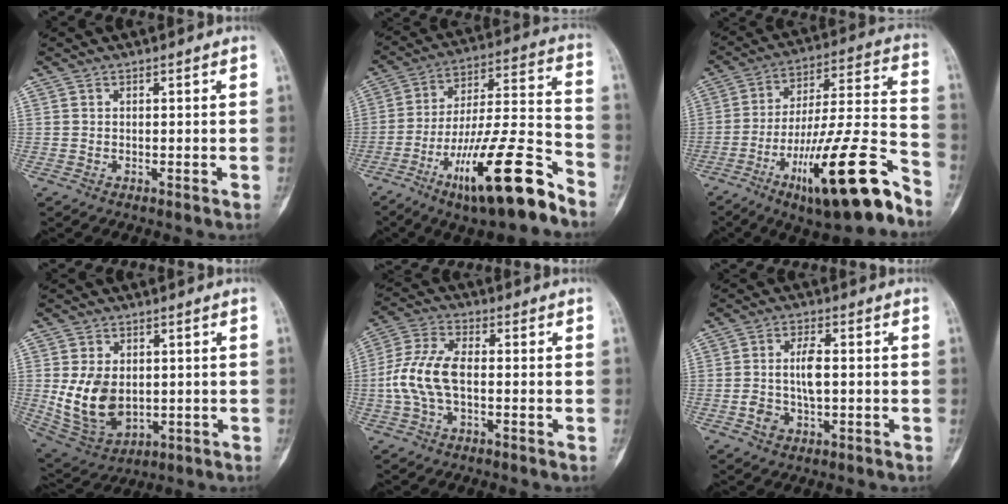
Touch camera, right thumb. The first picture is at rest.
{"total": 21.6, "force": [-12.8, 4.4, 16.8], "torque": [-0.292, 0.069, -0.215]}
{"total": 23.3, "force": [-13.4, 4.3, 18.5], "torque": [-0.292, 0.071, -0.216]}
{"total": 11.6, "force": [0.0, 8.1, 8.4], "torque": [-0.132, -0.008, 0.024]}
{"total": 10.0, "force": [-1.0, 5.2, 8.4], "torque": [-0.192, 0.026, -0.023]}
{"total": 6.3, "force": [-0.4, 3.3, 5.4], "torque": [-0.099, 0.011, -0.006]}